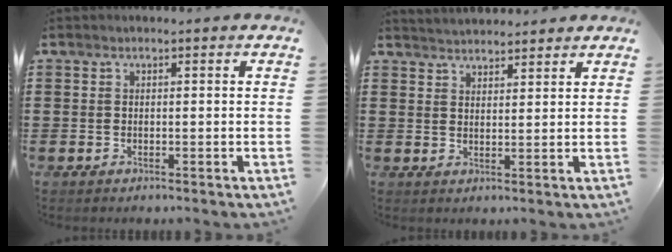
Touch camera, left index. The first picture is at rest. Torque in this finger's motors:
{"motor_torque": [0.13, 0.07, 0.09, 0.06]}